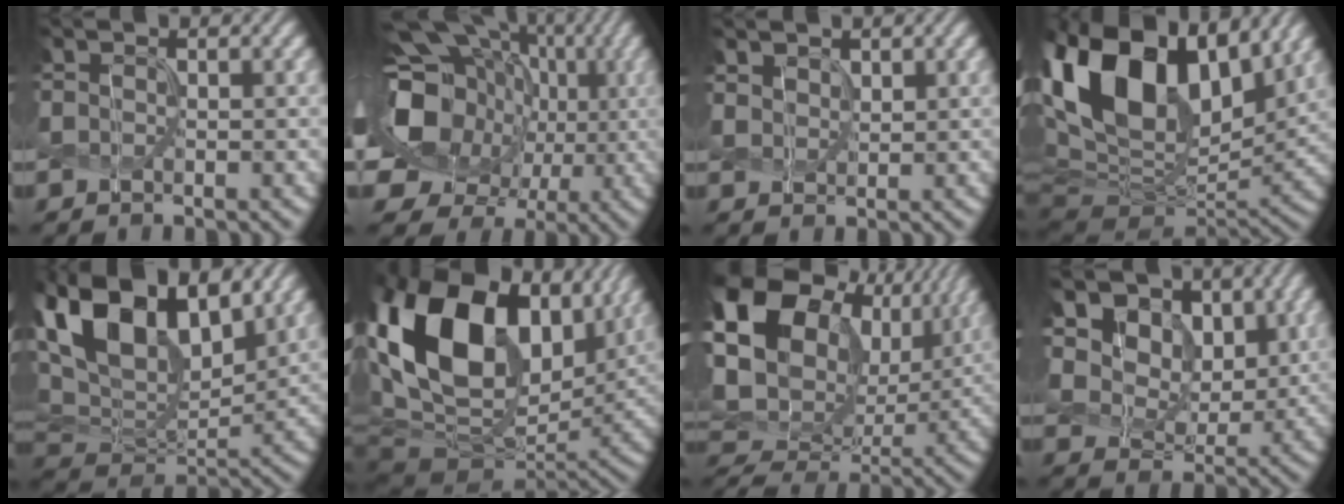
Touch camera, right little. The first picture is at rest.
{"total": 16.5, "force": [0.7, 13.4, 9.6], "torque": [-0.173, -0.011, -0.009]}
{"total": 1.9, "force": [1.6, 1.0, 0.4], "torque": [-0.017, -0.005, 0.038]}
{"total": 18.2, "force": [7.5, 10.9, 12.5], "torque": [-0.264, 0.042, 0.130]}
{"total": 16.0, "force": [7.5, 9.2, 10.6], "torque": [-0.212, 0.030, 0.122]}
{"total": 20.5, "force": [6.5, 13.8, 13.6], "torque": [-0.297, 0.016, 0.126]}
{"total": 22.8, "force": [8.7, 16.8, 12.6], "torque": [-0.305, 0.043, 0.146]}
{"total": 13.8, "force": [6.7, 10.0, 6.7], "torque": [-0.156, 0.020, 0.129]}